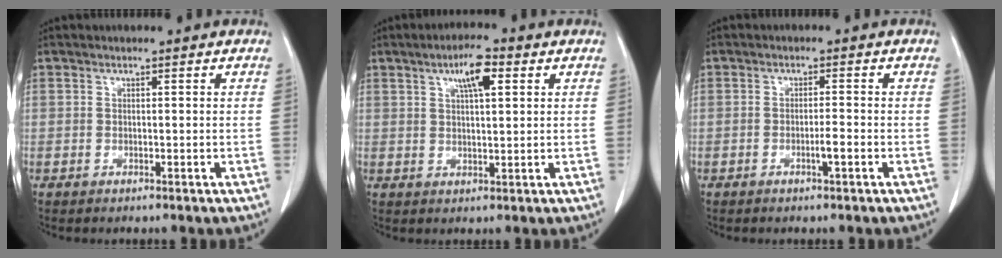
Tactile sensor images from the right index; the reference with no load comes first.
{"total": 5.8, "force": [2.8, 1.3, 4.9], "torque": [-0.087, 0.006, 0.045]}
{"total": 1.9, "force": [-0.8, 0.0, 1.7], "torque": [-0.030, -0.001, -0.014]}